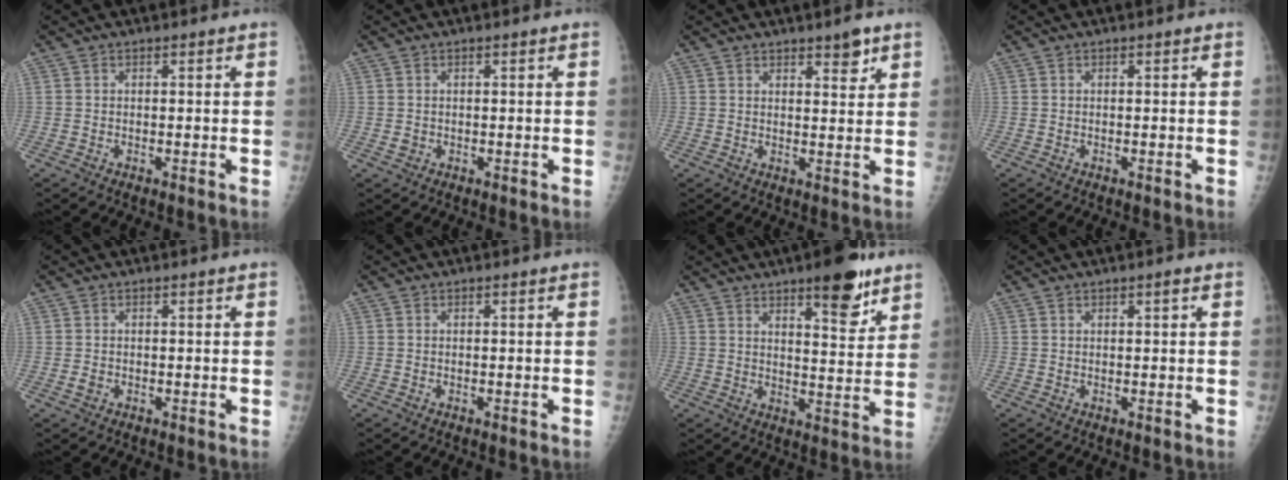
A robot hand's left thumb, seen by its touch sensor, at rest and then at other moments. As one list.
[{"total": 0.9, "force": [0.1, 0.8, 0.4], "torque": [0.000, 0.001, 0.004]}, {"total": 3.8, "force": [2.6, 1.3, 2.4], "torque": [-0.020, -0.017, 0.037]}, {"total": 0.0}, {"total": 0.9, "force": [-0.2, 0.8, 0.5], "torque": [-0.007, 0.000, -0.002]}, {"total": 0.0}, {"total": 10.7, "force": [7.0, 3.3, 7.4], "torque": [-0.080, -0.043, 0.100]}, {"total": 0.9, "force": [0.5, 0.2, 0.7], "torque": [-0.009, -0.001, 0.008]}]